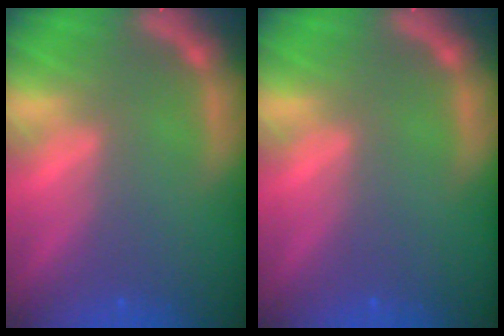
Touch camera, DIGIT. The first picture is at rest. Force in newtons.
{"total": 0.0}